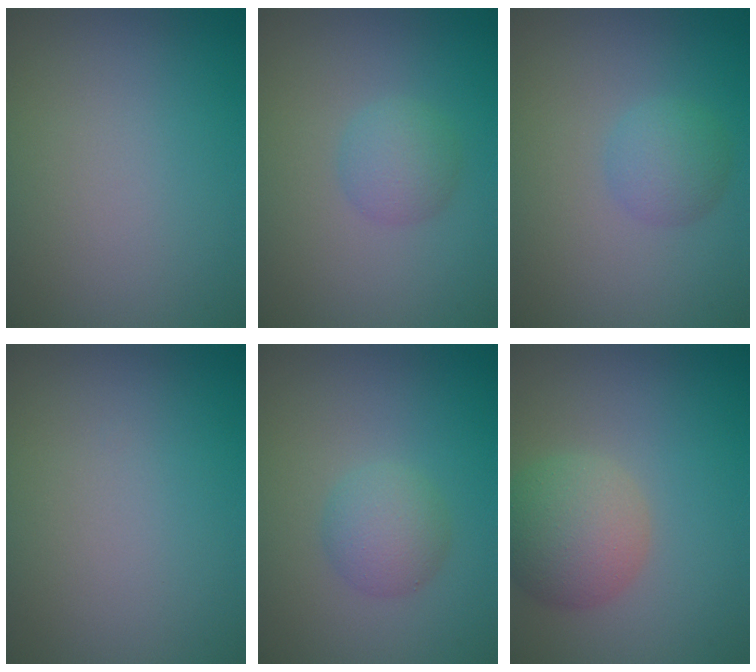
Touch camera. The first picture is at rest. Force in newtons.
{"total": 2.1, "press": 2.1, "slide": 0.1}
{"total": 2.2, "press": 2.2, "slide": 0.0}
{"total": 0.0}
{"total": 2.6, "press": 2.6, "slide": 0.1}
{"total": 4.7, "press": 4.7, "slide": 0.1}